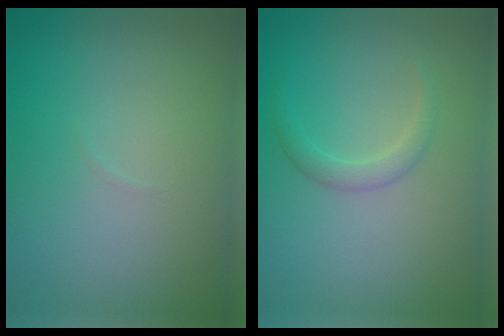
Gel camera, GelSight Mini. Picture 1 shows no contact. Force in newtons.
{"total": 1.5, "press": 1.5, "slide": 0.0}